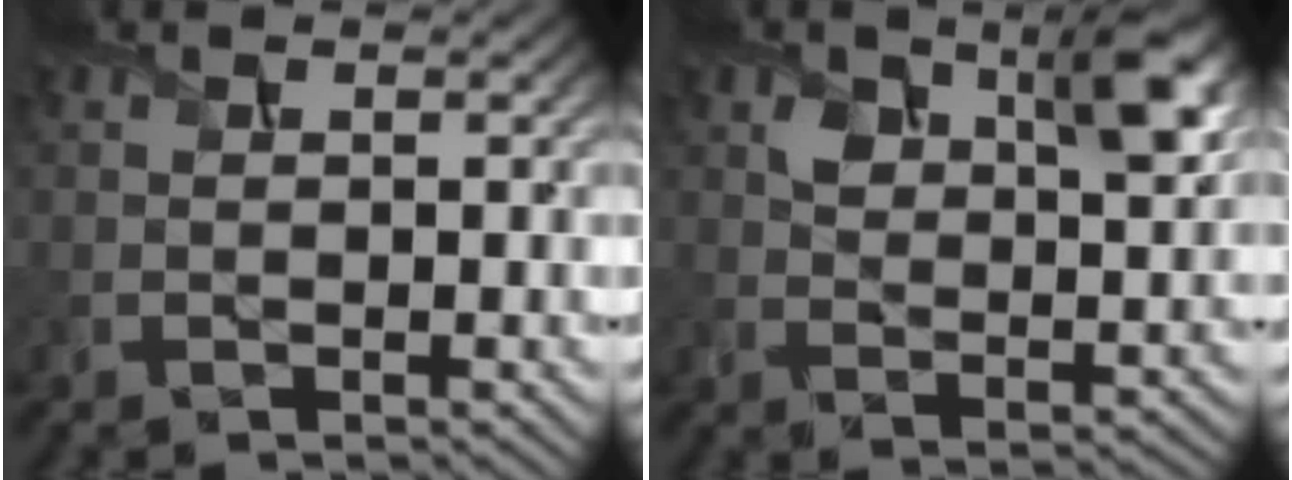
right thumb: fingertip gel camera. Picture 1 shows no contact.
{"total": 7.1, "force": [3.4, 3.7, 5.0], "torque": [-0.083, -0.012, 0.057]}